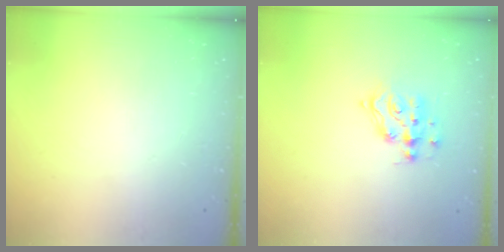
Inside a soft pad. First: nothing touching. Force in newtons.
{"total": 9.9, "press": 9.9, "slide": 0.7}